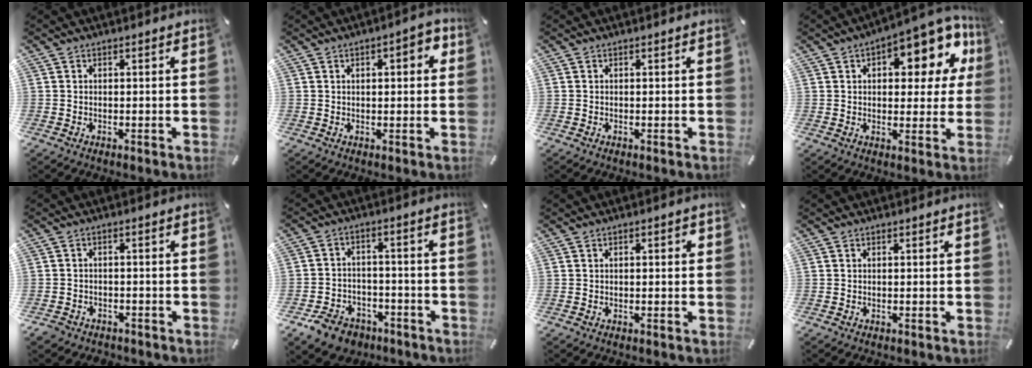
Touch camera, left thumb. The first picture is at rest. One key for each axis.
{"total": 4.4, "fx": 1.1, "fy": 1.9, "fz": 3.8, "tx": -0.051, "ty": 0.001, "tz": 0.012}
{"total": 0.0}
{"total": 13.7, "fx": 6.3, "fy": 6.9, "fz": 10.1, "tx": -0.115, "ty": -0.046, "tz": 0.103}
{"total": 2.7, "fx": -1.8, "fy": 1.9, "fz": 0.6, "tx": -0.017, "ty": 0.008, "tz": -0.040}
{"total": 8.7, "fx": -5.6, "fy": 5.9, "fz": 2.8, "tx": -0.057, "ty": 0.046, "tz": -0.102}
{"total": 1.3, "fx": 0.2, "fy": 0.6, "fz": 1.2, "tx": -0.022, "ty": 0.005, "tz": 0.001}
{"total": 0.0}